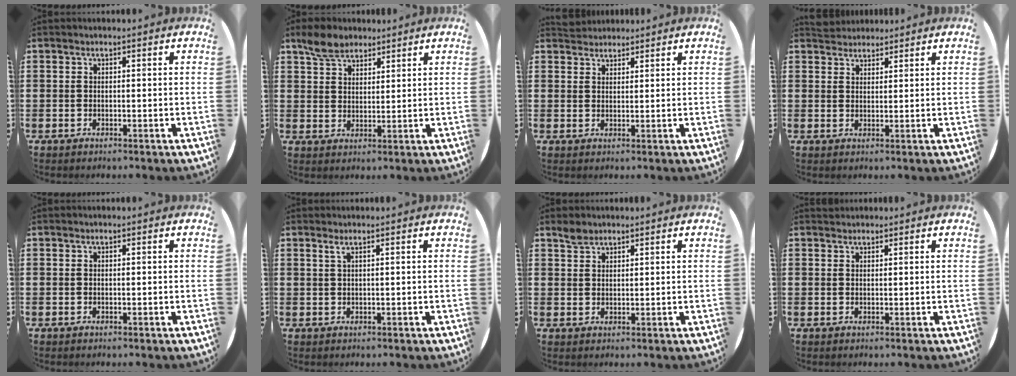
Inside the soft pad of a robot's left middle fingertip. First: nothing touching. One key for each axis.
{"total": 5.0, "fx": 4.1, "fy": 2.5, "fz": 1.4, "tx": -0.032, "ty": -0.001, "tz": 0.076}
{"total": 2.1, "fx": 2.0, "fy": 0.6, "fz": -0.2, "tx": 0.001, "ty": 0.003, "tz": 0.041}
{"total": 2.6, "fx": 2.5, "fy": 0.7, "fz": -0.2, "tx": 0.000, "ty": 0.001, "tz": 0.049}
{"total": 0.0}
{"total": 0.7, "fx": 0.4, "fy": -0.1, "fz": 0.6, "tx": -0.011, "ty": -0.001, "tz": 0.008}
{"total": 2.1, "fx": 1.8, "fy": 0.9, "fz": 0.3, "tx": 0.001, "ty": 0.000, "tz": 0.033}
{"total": 0.7, "fx": 0.7, "fy": 0.2, "fz": -0.1, "tx": 0.002, "ty": 0.003, "tz": 0.014}